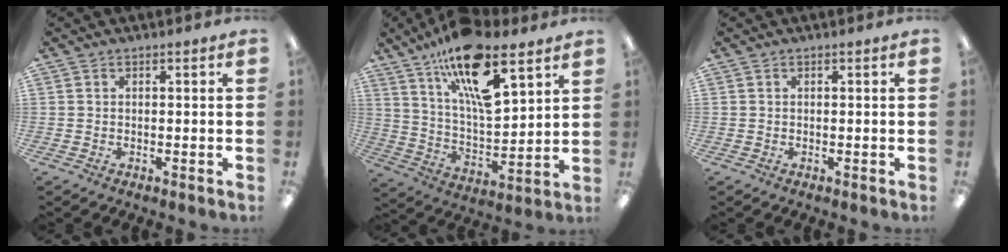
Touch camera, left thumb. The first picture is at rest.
{"total": 20.0, "force": [13.2, 6.9, 13.3], "torque": [-0.224, -0.069, 0.222]}
{"total": 0.0}